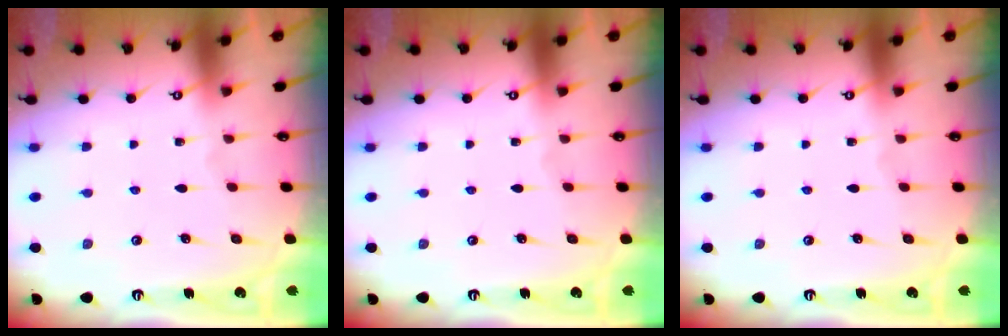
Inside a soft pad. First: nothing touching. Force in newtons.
{"total": 0.0}
{"total": 0.0}